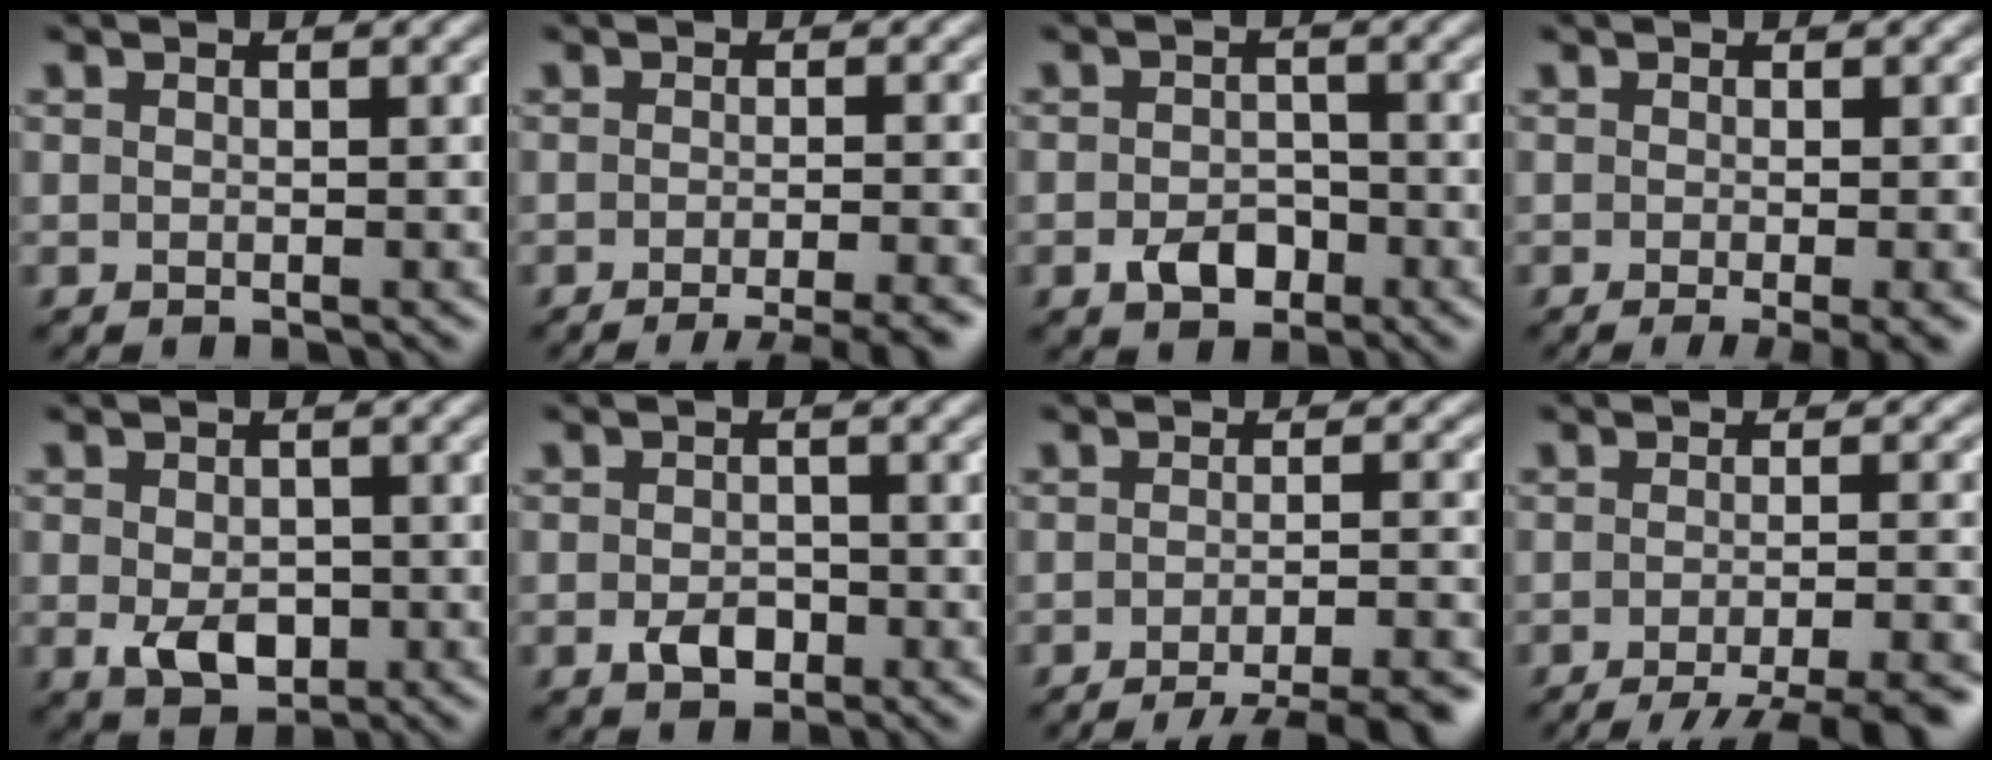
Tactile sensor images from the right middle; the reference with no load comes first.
{"total": 4.7, "force": [-2.6, 1.4, 3.7], "torque": [-0.021, 0.001, -0.027]}
{"total": 2.9, "force": [-1.5, 2.0, 1.5], "torque": [-0.026, 0.001, -0.028]}
{"total": 2.7, "force": [-0.9, 0.6, 2.5], "torque": [-0.031, -0.006, -0.012]}
{"total": 3.5, "force": [-0.9, 2.4, 2.4], "torque": [-0.046, -0.006, -0.011]}
{"total": 2.3, "force": [-1.0, 1.6, 1.4], "torque": [-0.025, 0.002, -0.019]}
{"total": 6.7, "force": [-4.6, 1.7, 4.5], "torque": [-0.045, -0.004, -0.057]}
{"total": 7.6, "force": [-4.9, 2.1, 5.4], "torque": [-0.054, -0.013, -0.058]}